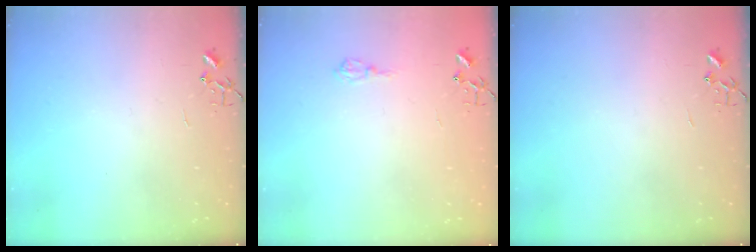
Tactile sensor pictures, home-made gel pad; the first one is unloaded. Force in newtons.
{"total": 5.9, "press": 5.9, "slide": 0.8}
{"total": 0.0}